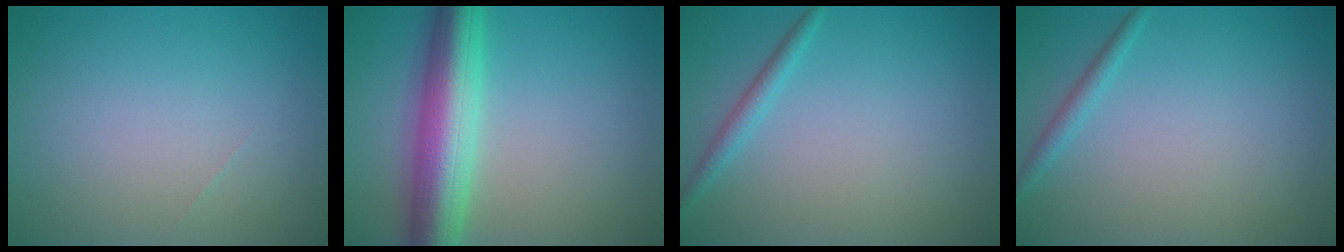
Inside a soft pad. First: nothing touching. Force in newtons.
{"total": 7.8, "press": 7.8, "slide": 0.3}
{"total": 1.5, "press": 1.5, "slide": 0.1}
{"total": 1.2, "press": 1.2, "slide": 0.0}